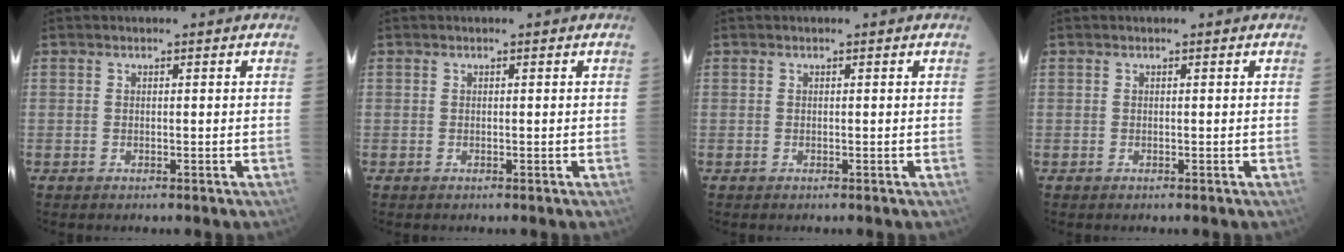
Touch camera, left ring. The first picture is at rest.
{"total": 0.0}
{"total": 0.0}
{"total": 0.0}